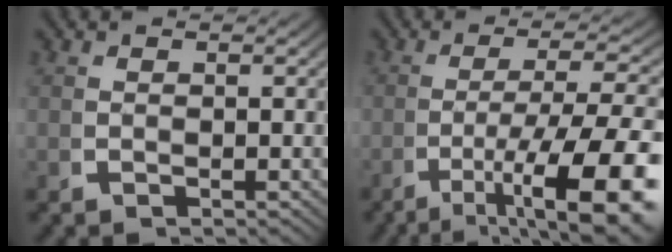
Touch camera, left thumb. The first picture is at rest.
{"total": 11.5, "force": [-4.0, 5.3, 9.4], "torque": [-0.155, -0.044, -0.034]}